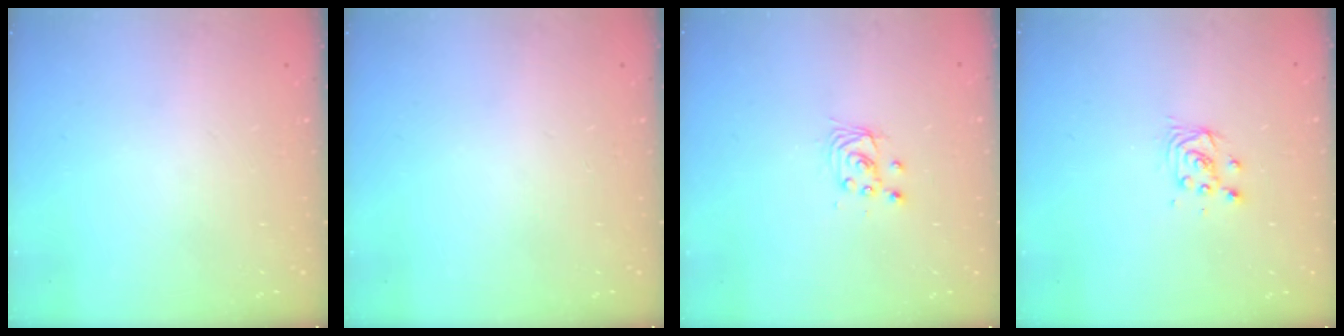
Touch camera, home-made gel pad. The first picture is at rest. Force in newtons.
{"total": 0.0}
{"total": 3.2, "press": 3.2, "slide": 0.2}
{"total": 3.9, "press": 3.8, "slide": 0.4}